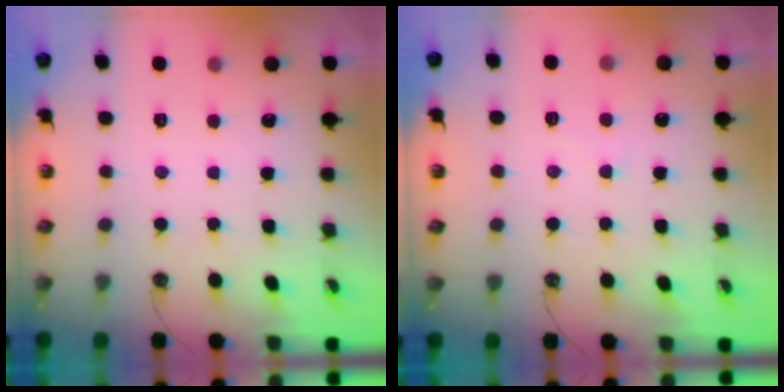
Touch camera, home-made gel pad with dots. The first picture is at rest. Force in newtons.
{"total": 1.0, "press": 0.9, "slide": 0.4}